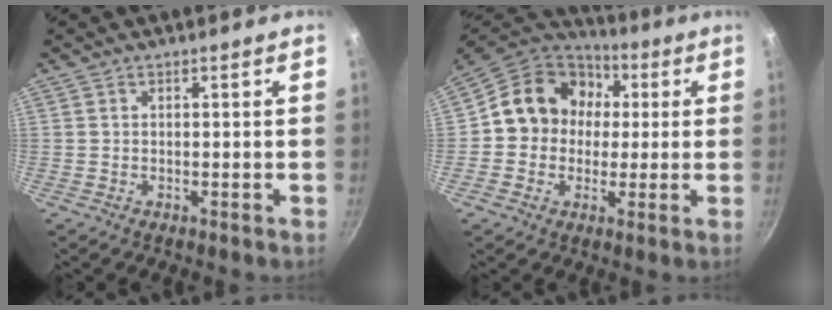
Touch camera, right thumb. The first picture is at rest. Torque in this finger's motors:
{"motor_torque": [-0.36, 0.67, 0.65, -0.41, 0.19]}